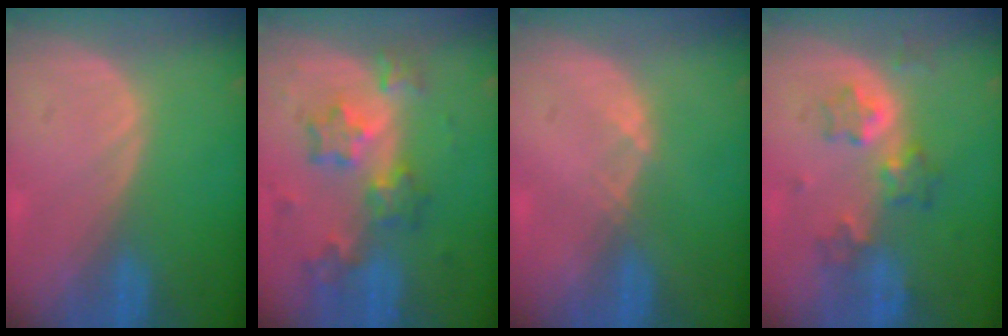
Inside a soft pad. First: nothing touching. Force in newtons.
{"total": 8.3, "press": 7.3, "slide": 4.1}
{"total": 1.0, "press": 0.8, "slide": 0.5}
{"total": 5.6, "press": 5.6, "slide": 0.4}